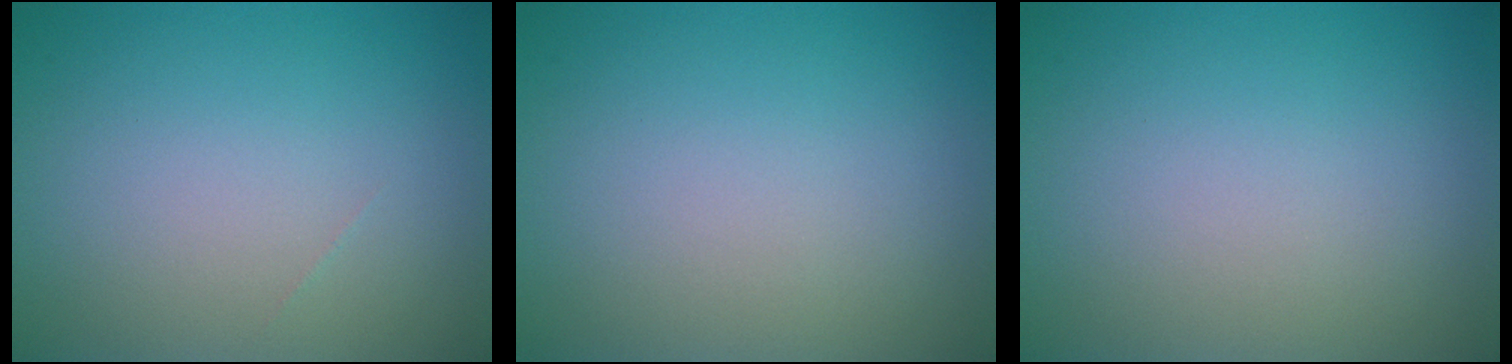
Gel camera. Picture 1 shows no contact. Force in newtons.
{"total": 0.0}
{"total": 0.0}